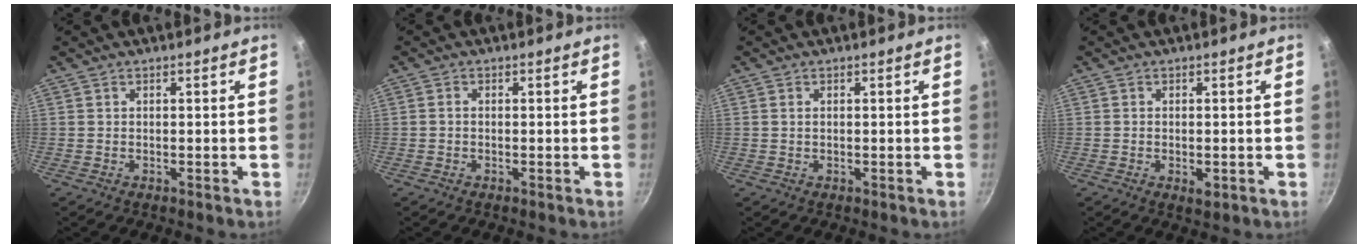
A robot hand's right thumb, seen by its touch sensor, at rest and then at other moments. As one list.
[{"total": 0.8, "force": [-0.2, 0.6, 0.5], "torque": [-0.010, 0.005, -0.005]}, {"total": 0.6, "force": [0.2, 0.4, 0.5], "torque": [-0.010, 0.002, 0.003]}, {"total": 2.3, "force": [-0.6, 1.2, 1.8], "torque": [-0.029, -0.005, -0.009]}]